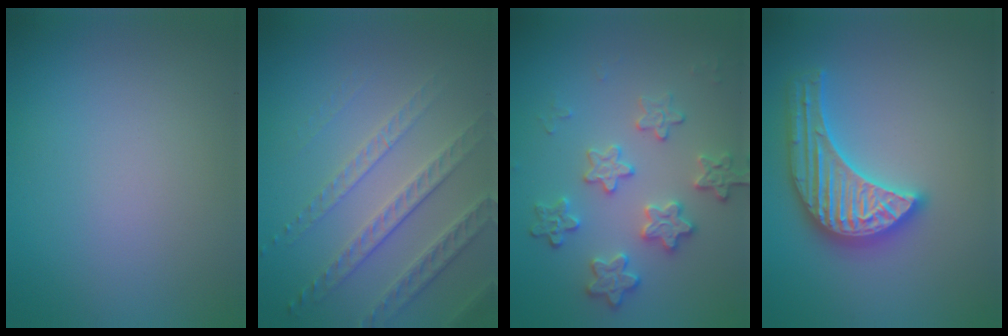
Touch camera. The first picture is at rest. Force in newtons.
{"total": 3.8, "press": 3.4, "slide": 1.5}
{"total": 3.5, "press": 3.4, "slide": 1.1}
{"total": 5.6, "press": 5.5, "slide": 0.8}